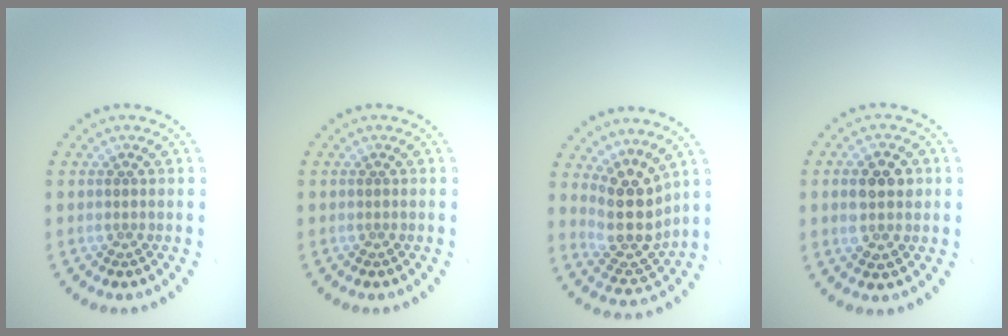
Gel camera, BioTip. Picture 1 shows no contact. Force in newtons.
{"total": 0.0}
{"total": 4.5, "press": 3.7, "slide": 2.6}
{"total": 3.9, "press": 3.8, "slide": 0.3}